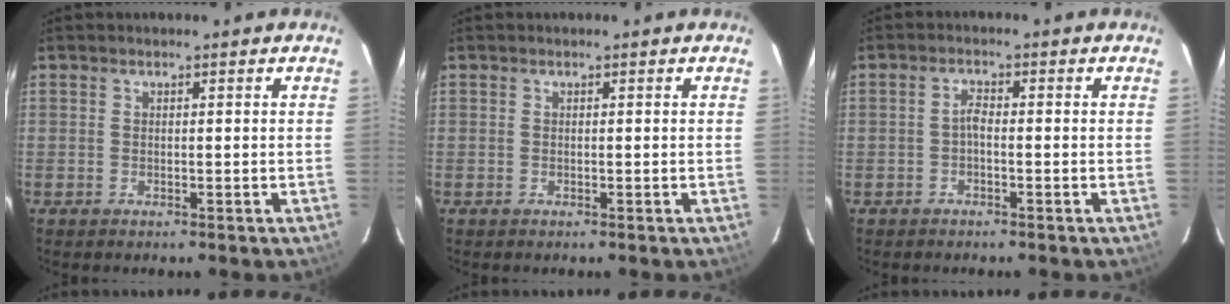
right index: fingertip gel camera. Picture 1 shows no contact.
{"total": 0.0}
{"total": 1.6, "force": [-0.8, 0.5, 1.3], "torque": [-0.026, 0.007, -0.016]}